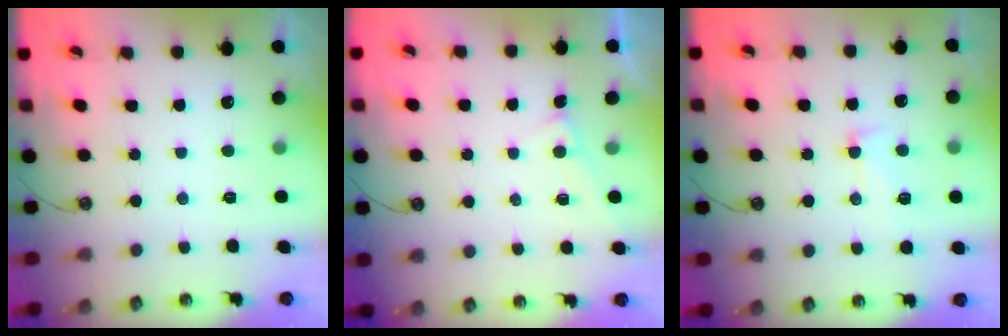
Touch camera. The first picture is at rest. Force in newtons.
{"total": 2.9, "press": 2.9, "slide": 0.1}
{"total": 3.8, "press": 3.6, "slide": 1.2}